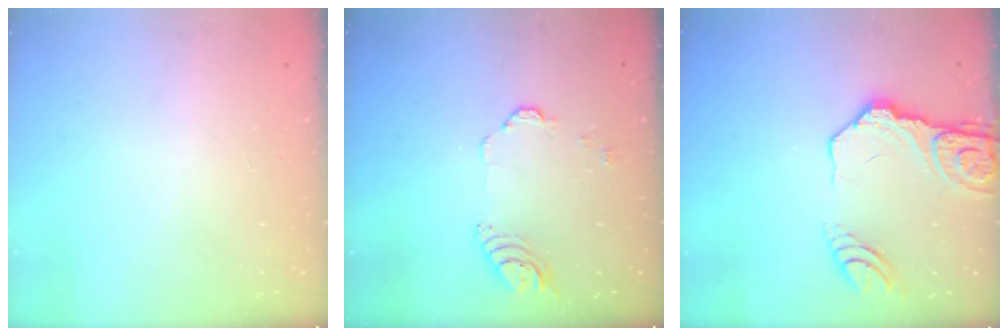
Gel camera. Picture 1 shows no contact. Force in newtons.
{"total": 5.3, "press": 5.2, "slide": 0.6}
{"total": 14.9, "press": 14.8, "slide": 1.3}